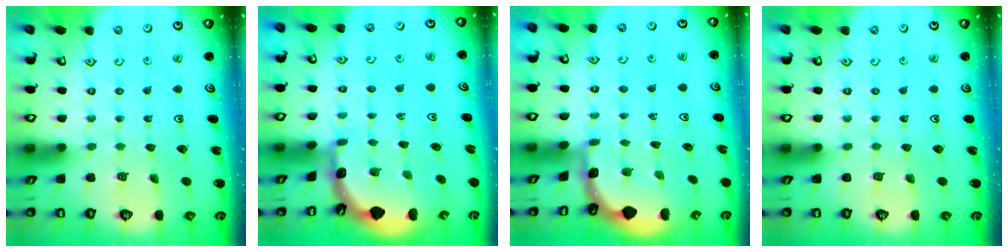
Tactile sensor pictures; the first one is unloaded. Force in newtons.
{"total": 1.8, "press": 1.8, "slide": 0.1}
{"total": 1.1, "press": 1.1, "slide": 0.1}
{"total": 0.0}